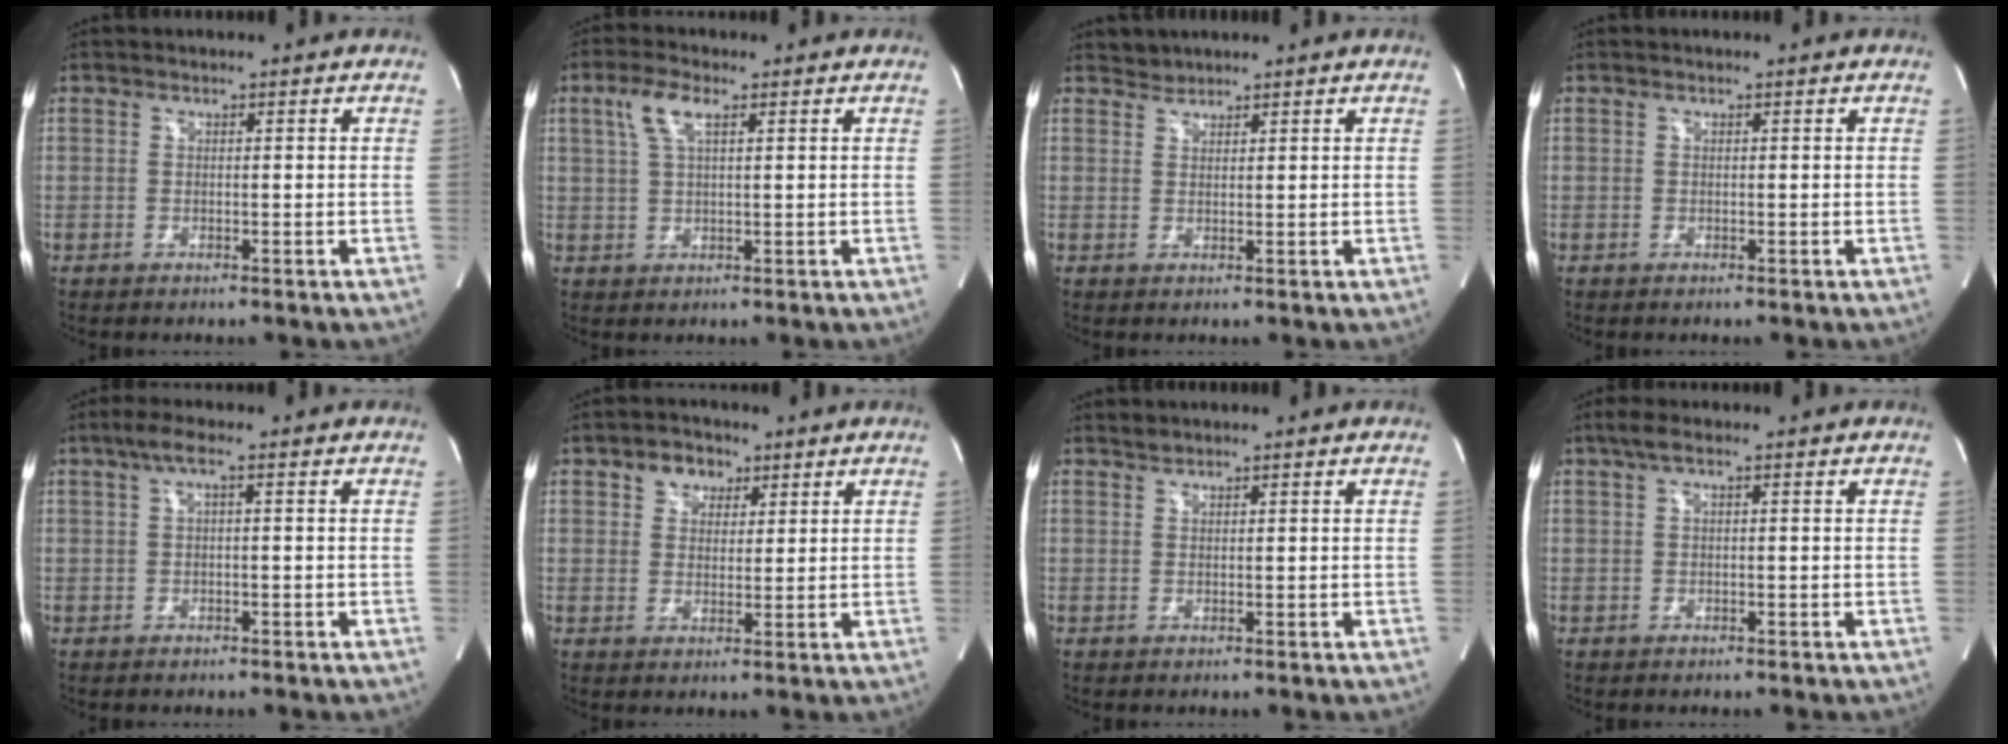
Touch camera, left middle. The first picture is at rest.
{"total": 4.6, "force": [2.1, 1.2, 3.9], "torque": [-0.090, 0.014, 0.046]}
{"total": 1.6, "force": [1.5, 0.3, -0.5], "torque": [0.005, 0.005, 0.028]}
{"total": 0.0}
{"total": 2.8, "force": [1.1, 0.2, 2.5], "torque": [-0.053, 0.018, 0.022]}
{"total": 4.3, "force": [2.4, 3.1, 1.8], "torque": [-0.028, 0.013, 0.042]}
{"total": 0.8, "force": [0.8, 0.1, 0.0], "torque": [-0.007, 0.005, 0.018]}
{"total": 2.4, "force": [1.3, 0.3, 2.0], "torque": [-0.044, 0.021, 0.022]}